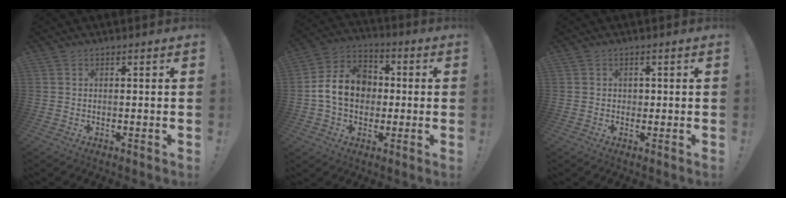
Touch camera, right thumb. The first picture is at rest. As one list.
[{"total": 15.2, "force": [0.4, 12.0, 9.3], "torque": [-0.162, 0.018, 0.016]}, {"total": 1.0, "force": [0.0, 1.0, 0.2], "torque": [0.005, -0.001, -0.001]}]